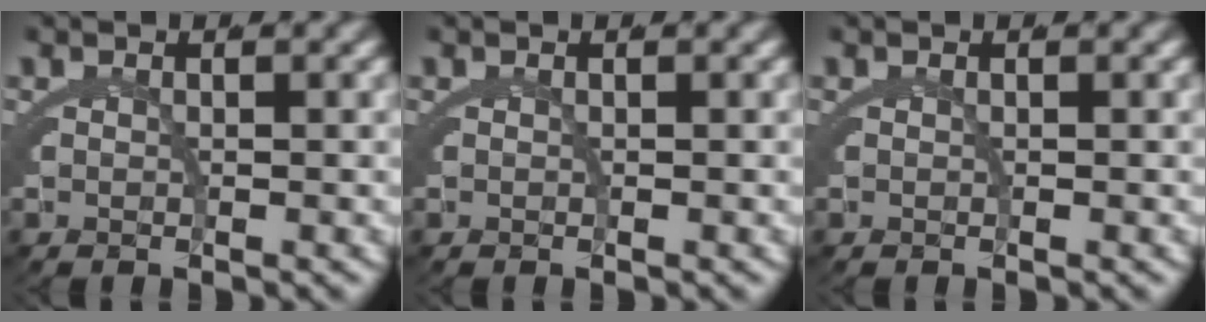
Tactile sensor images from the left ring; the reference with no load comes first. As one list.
[{"total": 0.0}, {"total": 0.0}]